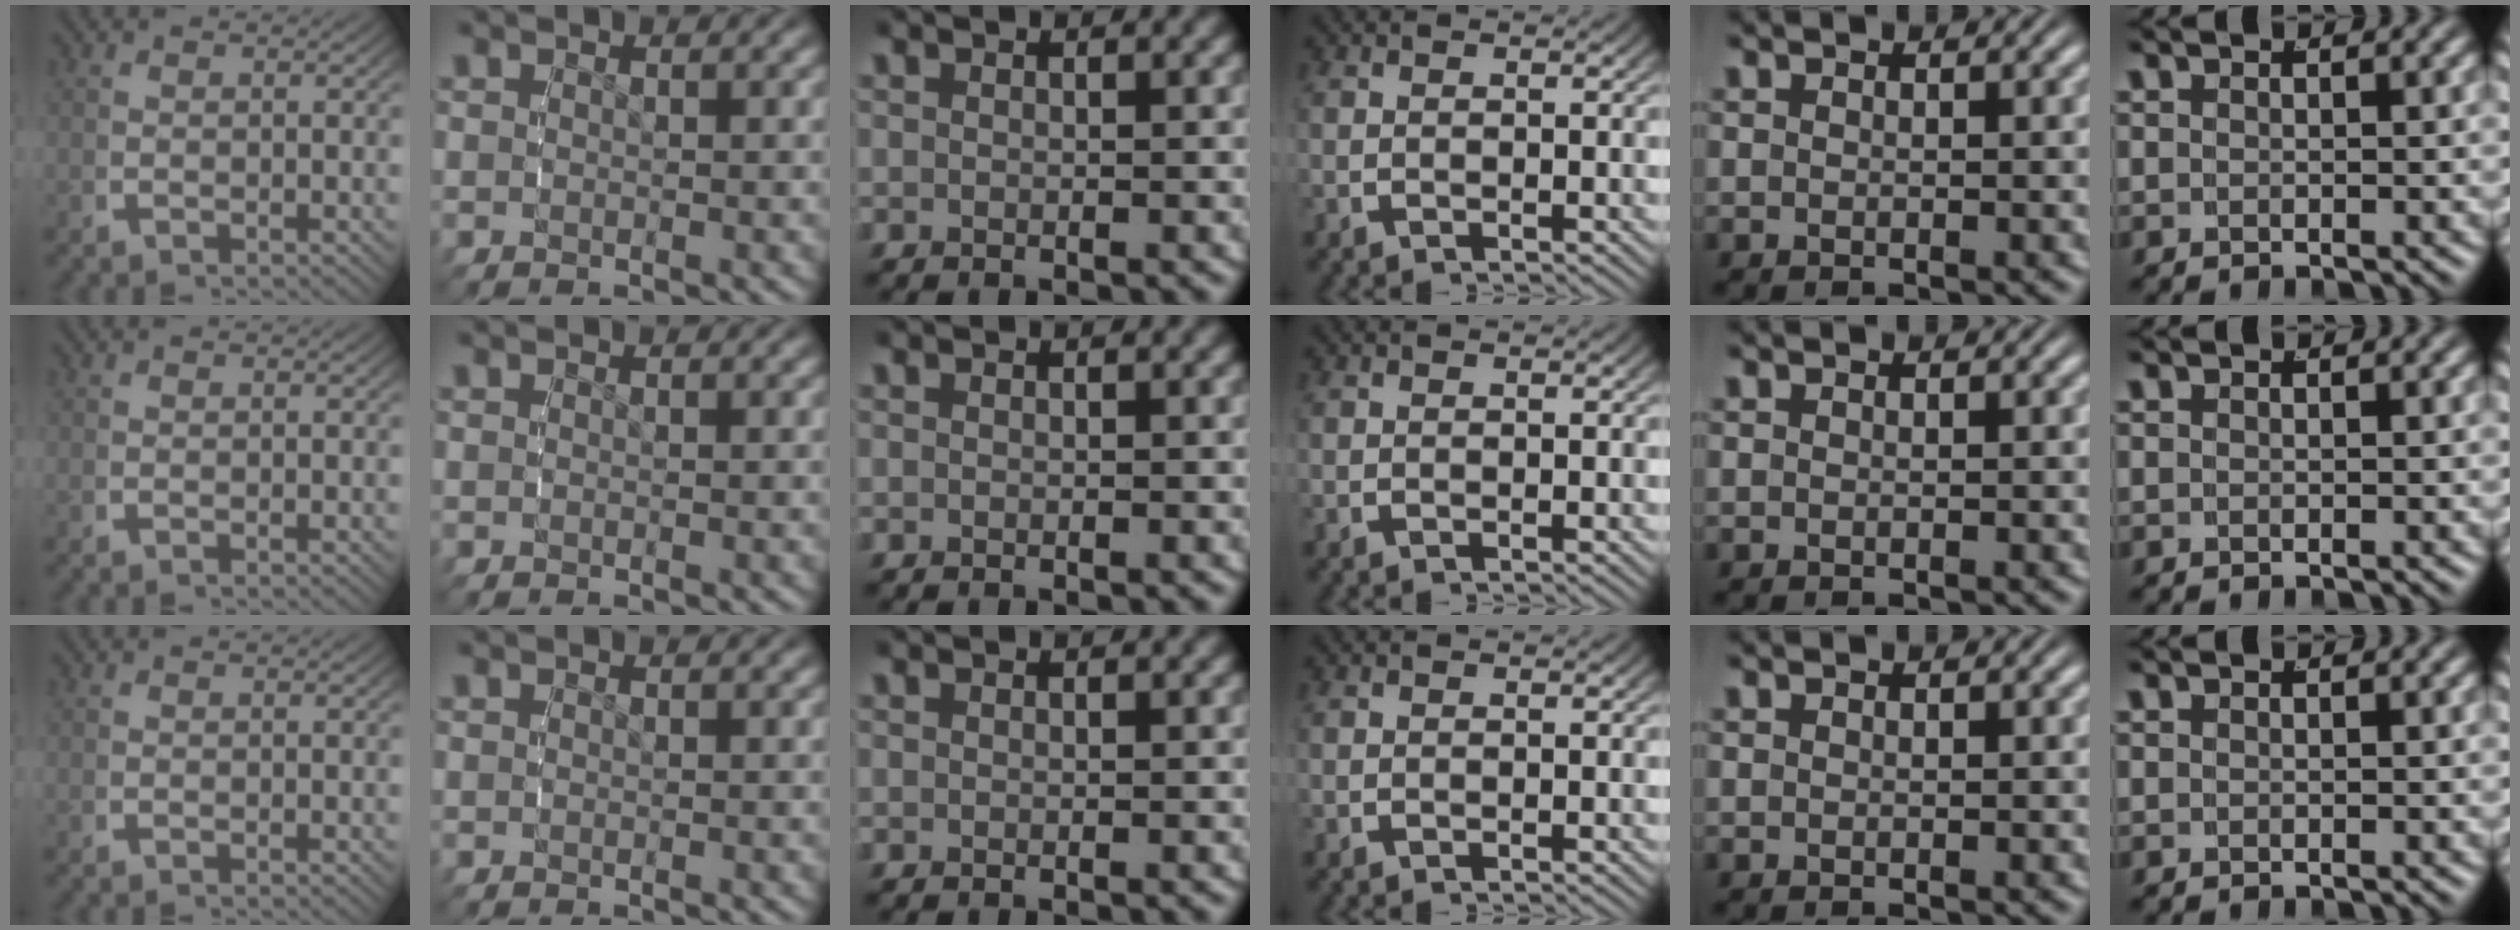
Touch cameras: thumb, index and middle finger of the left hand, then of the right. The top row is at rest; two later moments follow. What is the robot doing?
{"motion": "reach", "object": "markers"}